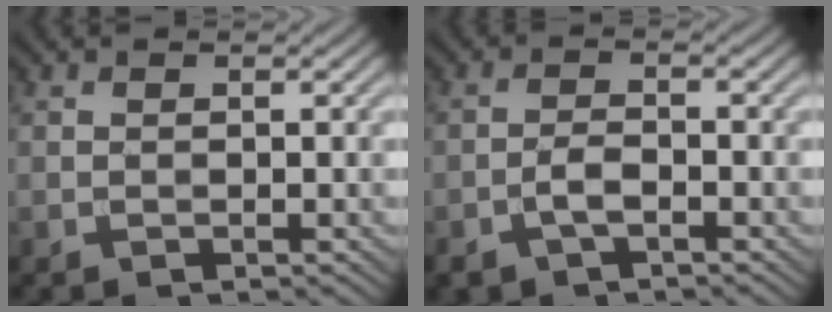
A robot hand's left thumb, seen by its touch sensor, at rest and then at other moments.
{"total": 3.2, "force": [-1.8, 1.5, 2.2], "torque": [-0.046, 0.002, -0.040]}